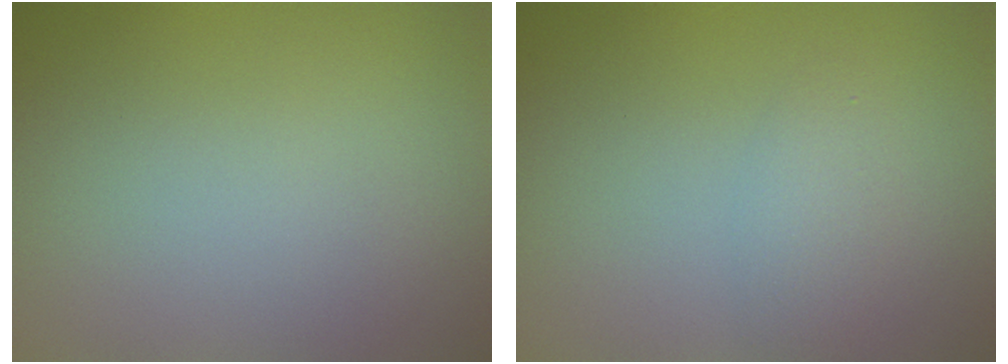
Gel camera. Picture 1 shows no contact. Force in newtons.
{"total": 1.6, "press": 1.6, "slide": 0.1}